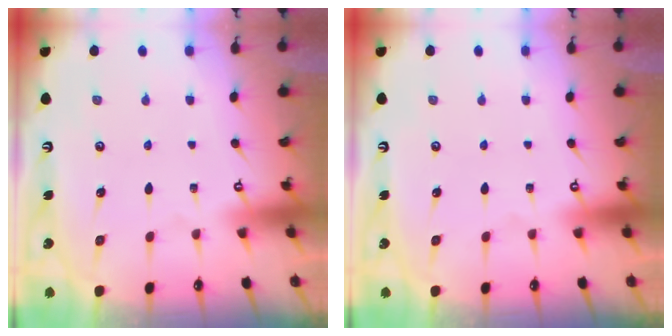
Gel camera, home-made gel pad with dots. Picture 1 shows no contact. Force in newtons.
{"total": 0.0}